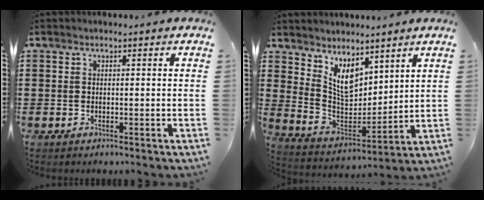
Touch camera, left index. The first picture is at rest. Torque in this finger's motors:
{"motor_torque": [1.25, -0.89, 0.37, 0.16]}